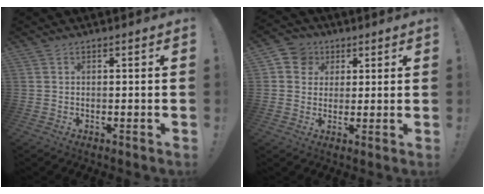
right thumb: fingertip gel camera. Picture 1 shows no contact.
{"total": 7.6, "force": [2.3, 7.0, 1.9], "torque": [-0.027, -0.006, 0.047]}